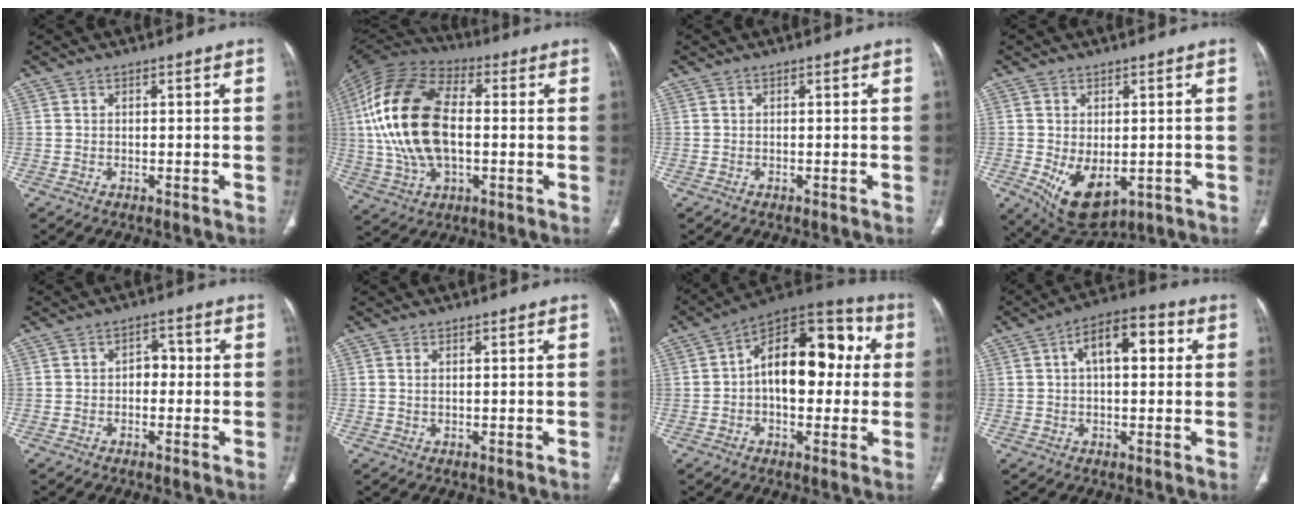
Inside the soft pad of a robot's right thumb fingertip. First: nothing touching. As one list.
[{"total": 22.2, "force": [0.9, 12.5, 18.3], "torque": [-0.376, 0.014, 0.014]}, {"total": 0.0}, {"total": 9.7, "force": [-2.2, 5.8, 7.5], "torque": [-0.114, -0.013, -0.013]}, {"total": 3.2, "force": [-0.3, 2.3, 2.2], "torque": [-0.012, 0.014, -0.012]}, {"total": 0.7, "force": [0.3, 0.3, 0.6], "torque": [-0.016, 0.003, 0.008]}, {"total": 18.2, "force": [1.7, 10.7, 14.7], "torque": [-0.178, 0.044, 0.016]}, {"total": 10.2, "force": [2.4, 5.2, 8.4], "torque": [-0.120, 0.029, 0.029]}]